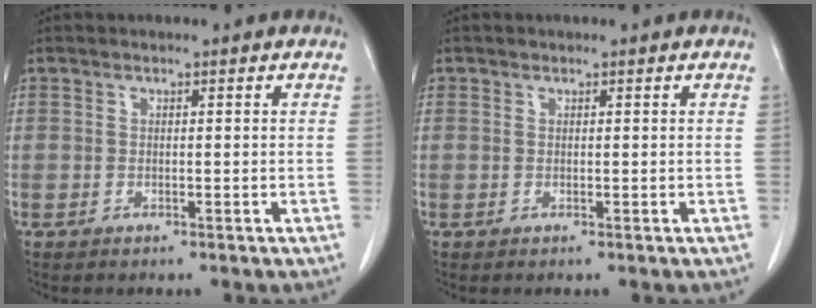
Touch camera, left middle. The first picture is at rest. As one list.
[{"total": 0.0}]